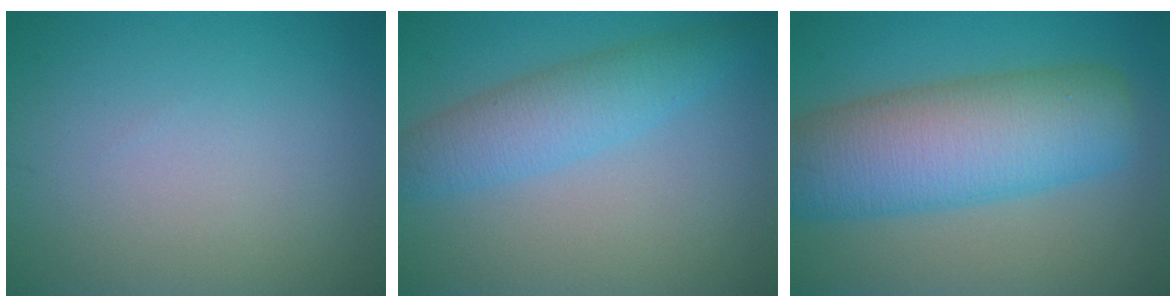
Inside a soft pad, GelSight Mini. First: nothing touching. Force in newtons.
{"total": 4.4, "press": 4.4, "slide": 0.1}
{"total": 10.8, "press": 10.8, "slide": 0.4}